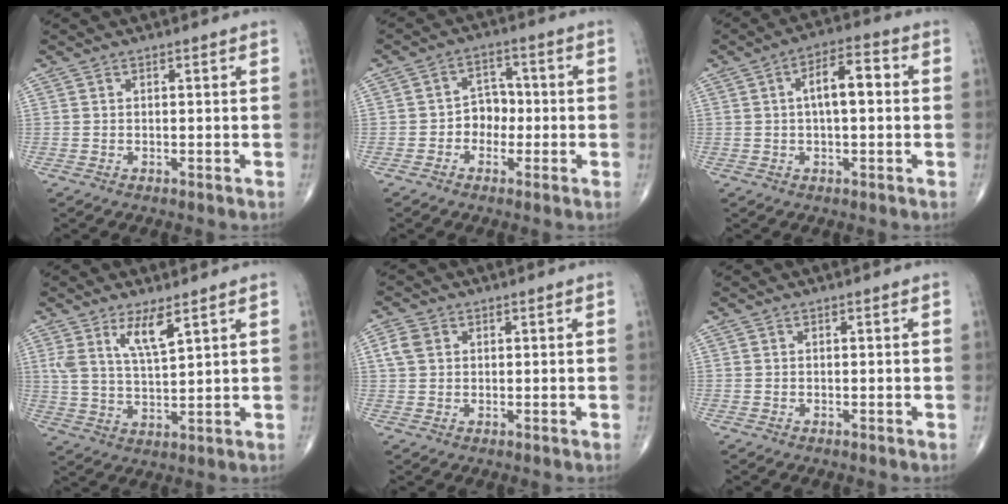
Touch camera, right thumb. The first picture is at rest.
{"total": 5.1, "force": [-1.2, 4.2, 2.6], "torque": [-0.006, 0.022, -0.033]}
{"total": 8.0, "force": [1.0, 3.3, 7.3], "torque": [-0.113, 0.023, 0.008]}
{"total": 7.2, "force": [4.1, 1.9, 5.6], "torque": [-0.107, -0.027, 0.085]}
{"total": 3.4, "force": [1.0, 2.6, 1.9], "torque": [-0.038, 0.006, 0.021]}
{"total": 0.0}